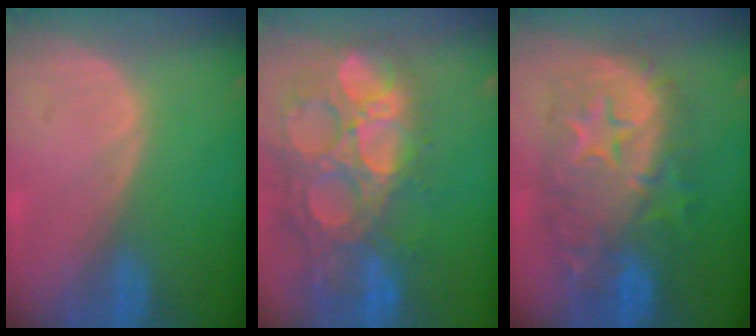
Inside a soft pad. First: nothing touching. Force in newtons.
{"total": 15.2, "press": 12.6, "slide": 8.5}
{"total": 11.9, "press": 11.9, "slide": 1.0}